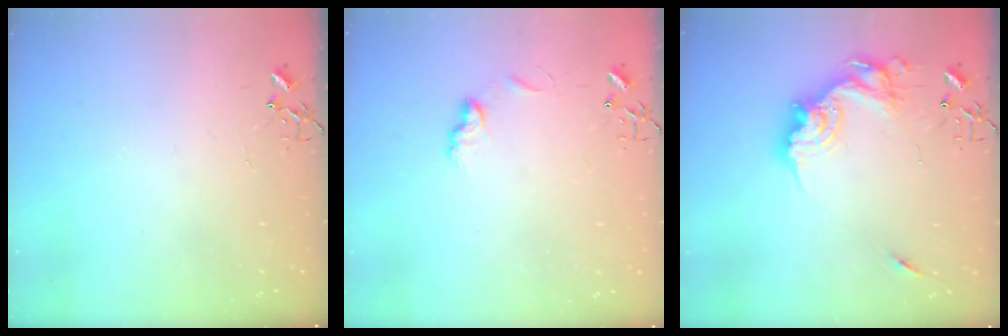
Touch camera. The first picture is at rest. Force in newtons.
{"total": 7.6, "press": 7.6, "slide": 0.7}
{"total": 17.5, "press": 17.4, "slide": 1.9}